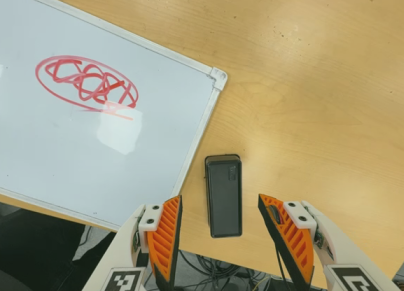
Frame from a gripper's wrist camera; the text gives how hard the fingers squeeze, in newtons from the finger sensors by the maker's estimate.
{"total": 0.0}